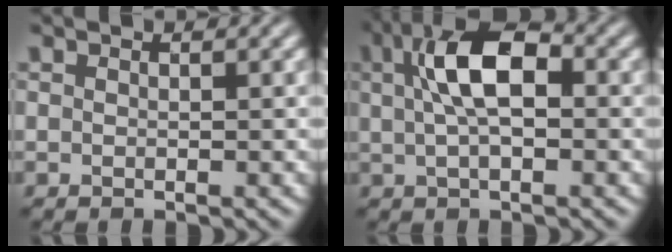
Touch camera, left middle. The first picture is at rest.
{"total": 6.9, "force": [1.2, 3.0, 6.1], "torque": [-0.112, 0.018, 0.016]}